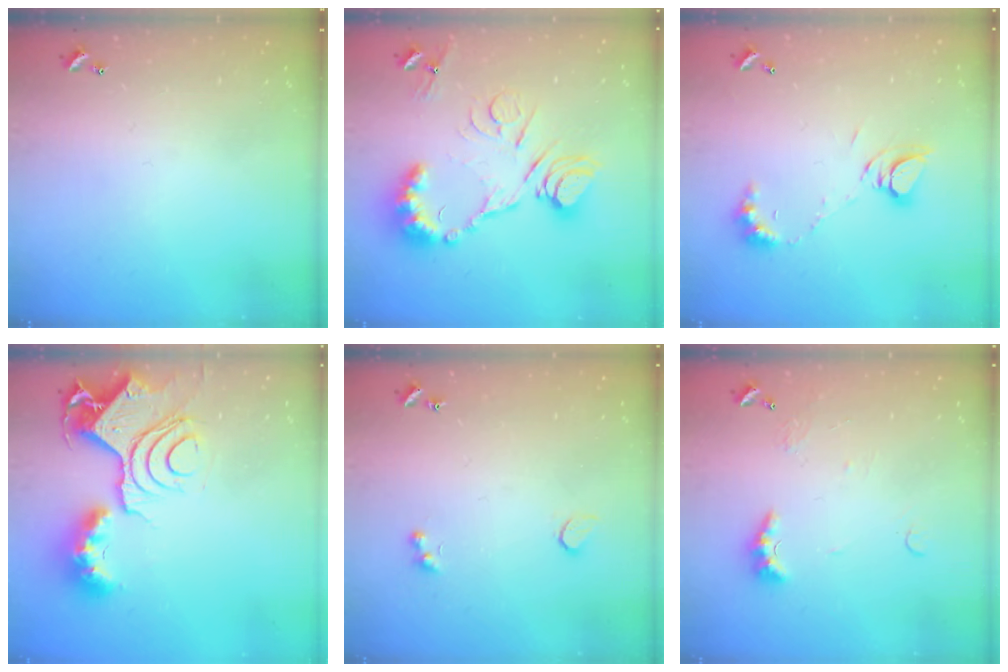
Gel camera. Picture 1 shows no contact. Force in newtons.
{"total": 15.6, "press": 15.5, "slide": 1.7}
{"total": 8.3, "press": 8.2, "slide": 1.0}
{"total": 15.5, "press": 15.4, "slide": 1.8}
{"total": 2.6, "press": 2.2, "slide": 1.2}
{"total": 4.3, "press": 4.2, "slide": 0.9}